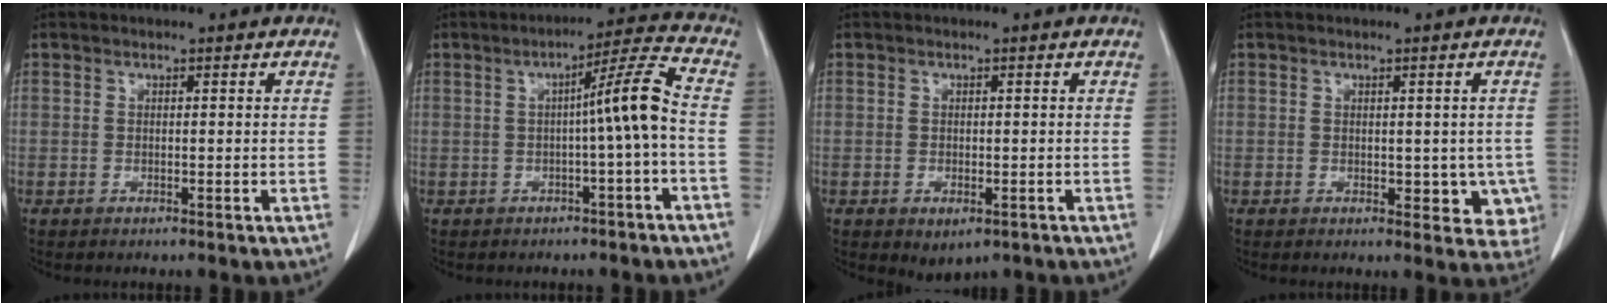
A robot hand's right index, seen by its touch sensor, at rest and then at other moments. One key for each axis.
{"total": 7.0, "fx": -0.9, "fy": -1.0, "fz": 6.8, "tx": -0.103, "ty": 0.019, "tz": -0.013}
{"total": 2.9, "fx": -1.6, "fy": 1.7, "fz": 1.8, "tx": -0.023, "ty": -0.006, "tz": -0.009}
{"total": 5.3, "fx": -0.5, "fy": 3.4, "fz": 4.1, "tx": -0.019, "ty": 0.001, "tz": -0.001}